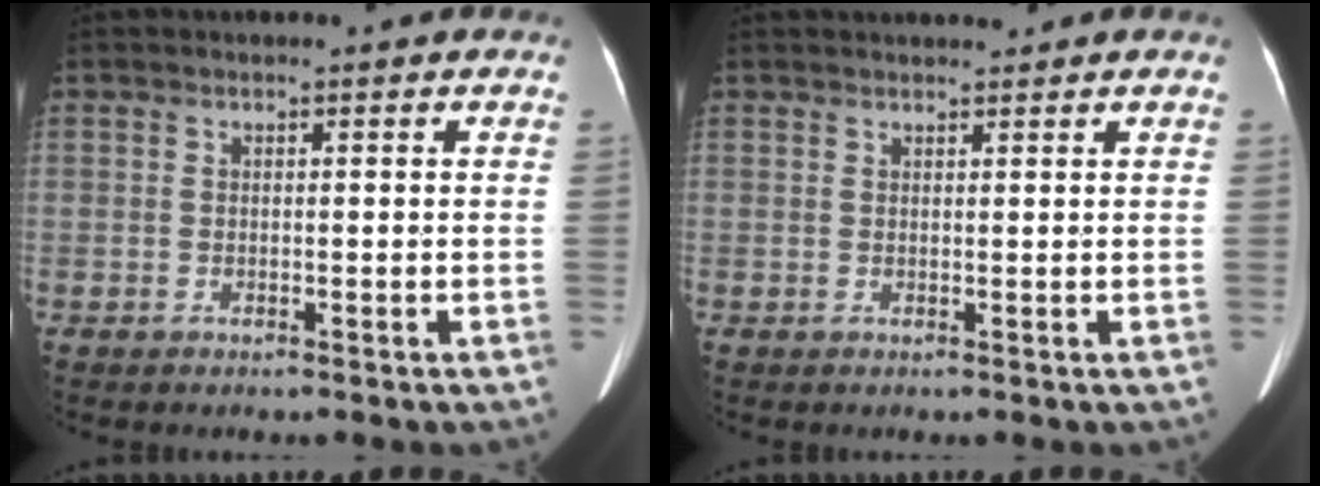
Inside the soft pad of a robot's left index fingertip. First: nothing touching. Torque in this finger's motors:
{"motor_torque": [-0.37, -0.02, -0.21, -0.03]}